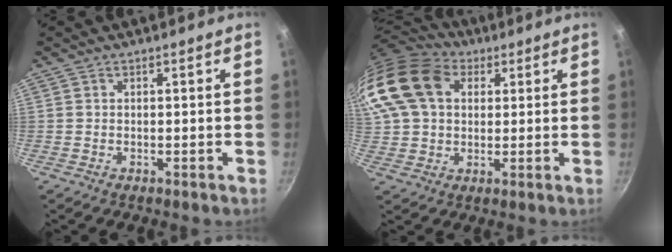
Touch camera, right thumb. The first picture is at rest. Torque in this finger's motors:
{"motor_torque": [0.71, 3.50, 0.59, -0.24, 0.28]}